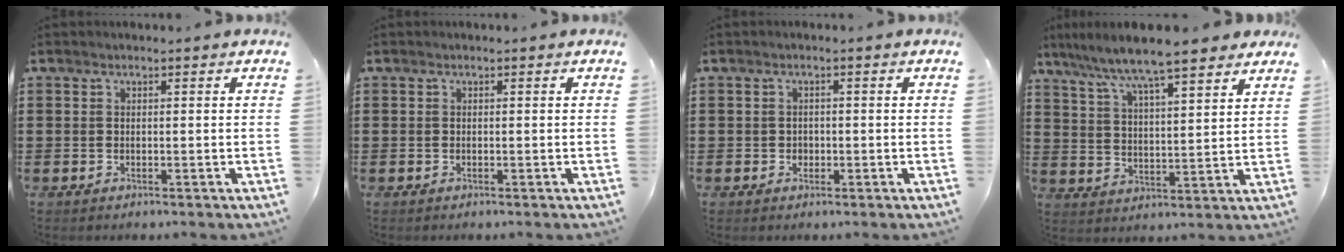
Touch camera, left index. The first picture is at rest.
{"total": 0.0}
{"total": 1.0, "force": [-0.1, 0.9, 0.4], "torque": [-0.011, 0.004, -0.004]}
{"total": 7.5, "force": [6.5, 0.4, 3.7], "torque": [-0.098, -0.031, 0.109]}